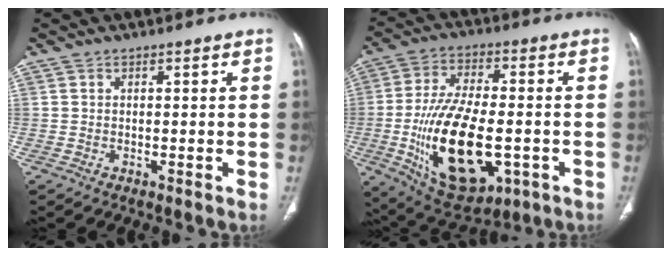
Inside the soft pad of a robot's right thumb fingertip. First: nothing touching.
{"total": 22.1, "force": [-4.9, 11.0, 18.6], "torque": [-0.329, 0.003, -0.059]}